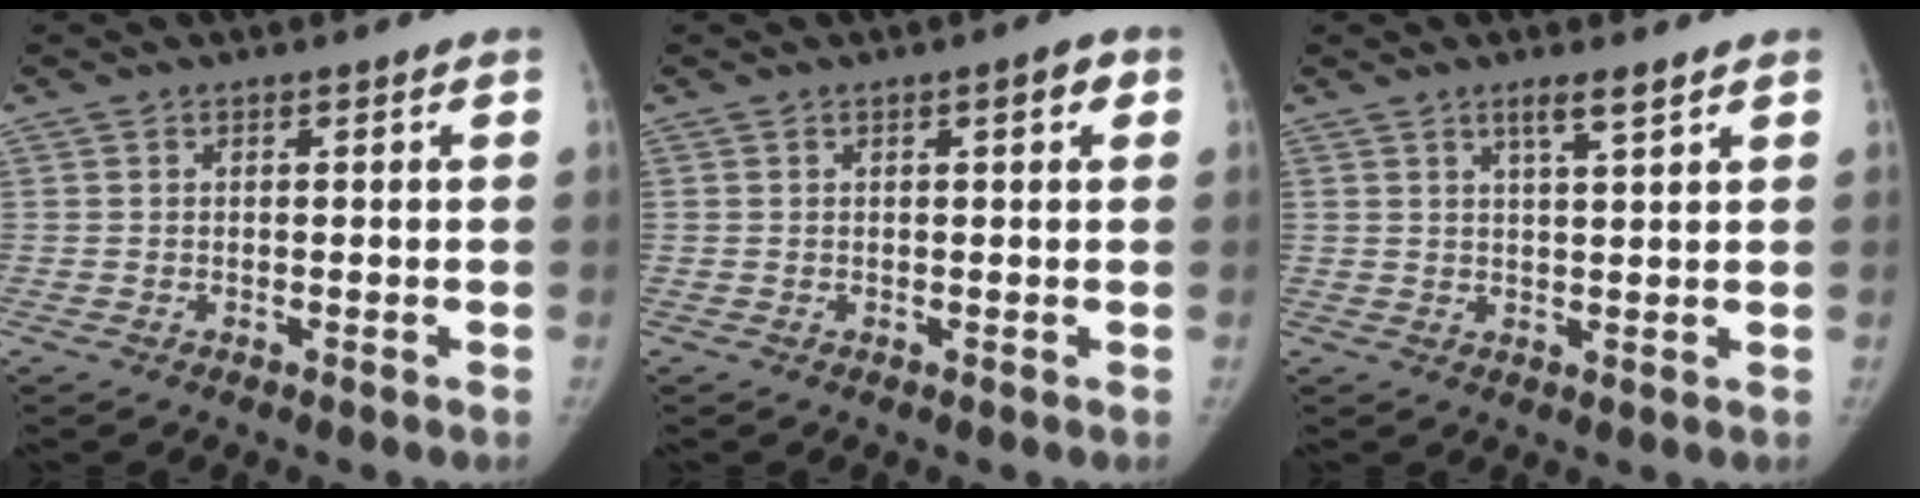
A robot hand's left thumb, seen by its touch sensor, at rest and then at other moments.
{"total": 2.1, "force": [0.7, 0.6, 1.8], "torque": [-0.019, 0.004, 0.007]}
{"total": 3.4, "force": [2.3, 0.2, 2.5], "torque": [-0.042, -0.014, 0.043]}